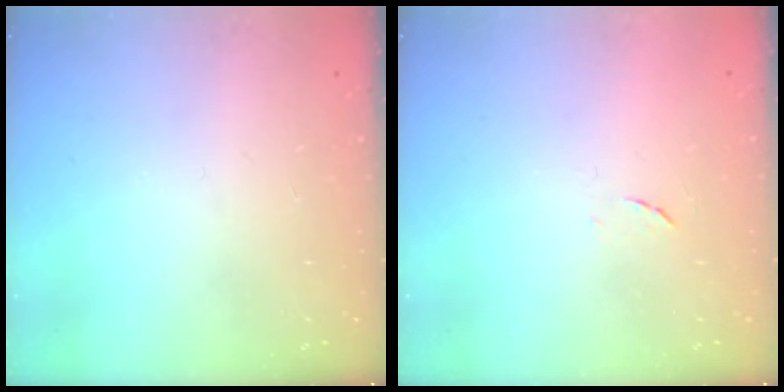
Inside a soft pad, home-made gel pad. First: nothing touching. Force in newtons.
{"total": 4.8, "press": 4.8, "slide": 0.5}